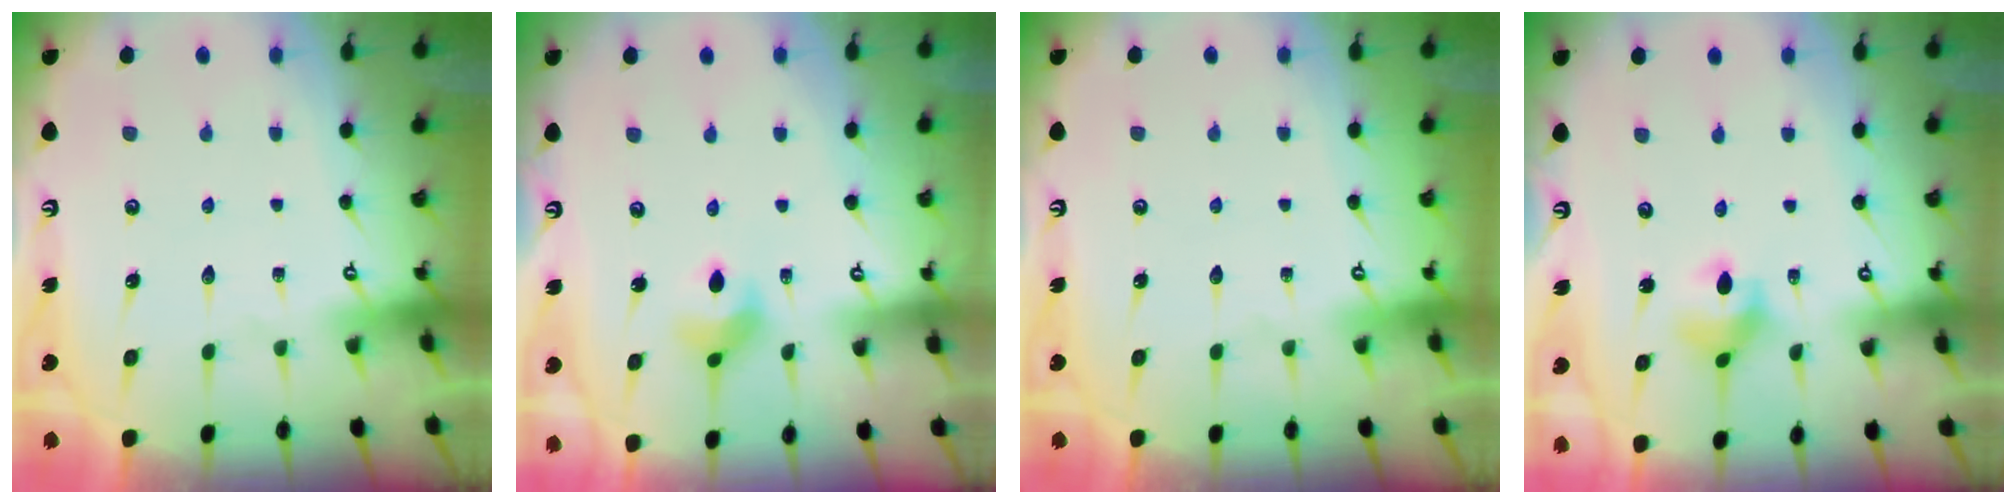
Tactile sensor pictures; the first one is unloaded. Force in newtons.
{"total": 5.5, "press": 5.5, "slide": 0.5}
{"total": 0.0}
{"total": 5.7, "press": 5.7, "slide": 0.1}